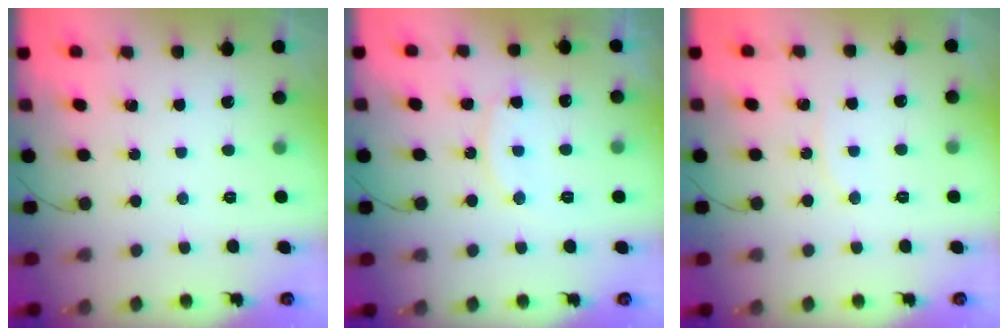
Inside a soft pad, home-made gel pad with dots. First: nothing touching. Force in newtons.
{"total": 10.0, "press": 10.0, "slide": 0.8}
{"total": 5.0, "press": 5.0, "slide": 0.6}